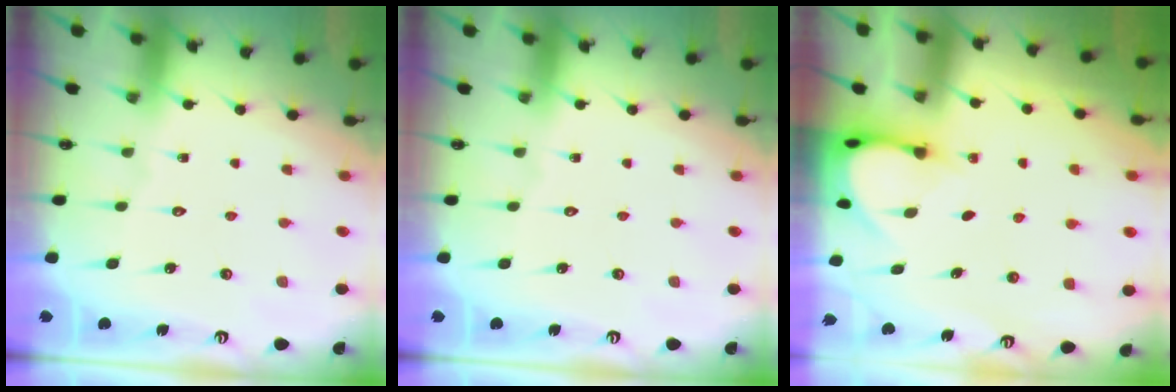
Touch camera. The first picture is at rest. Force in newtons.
{"total": 0.0}
{"total": 3.8, "press": 3.8, "slide": 0.3}